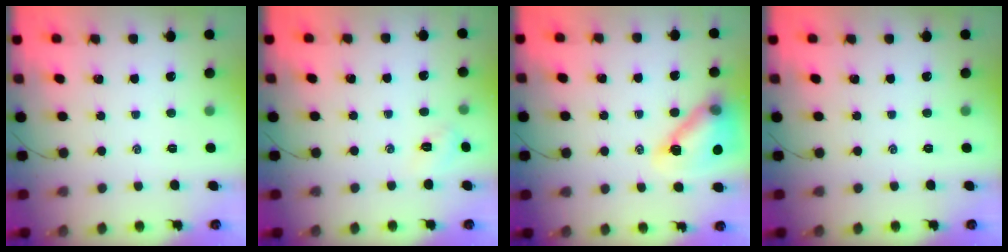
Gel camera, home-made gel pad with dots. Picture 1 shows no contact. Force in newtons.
{"total": 2.7, "press": 2.6, "slide": 0.8}
{"total": 15.1, "press": 14.6, "slide": 3.8}
{"total": 0.0}